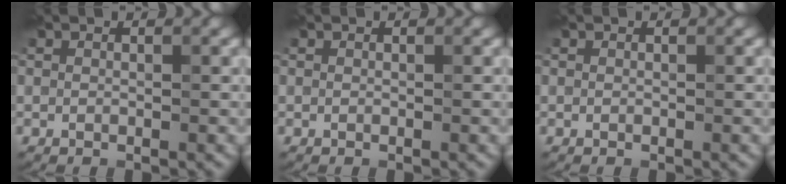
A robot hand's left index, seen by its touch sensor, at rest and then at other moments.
{"total": 0.0}
{"total": 0.0}